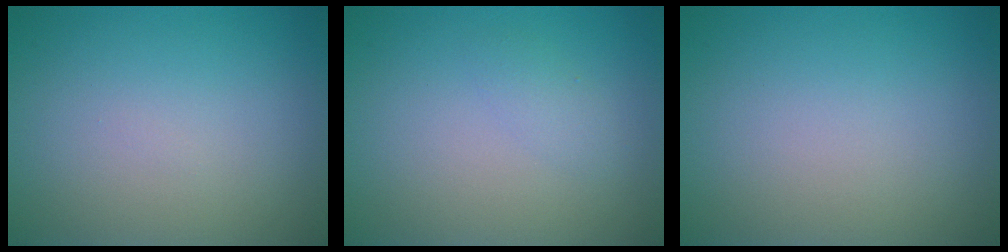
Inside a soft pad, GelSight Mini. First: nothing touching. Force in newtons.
{"total": 1.1, "press": 1.1, "slide": 0.0}
{"total": 0.0}